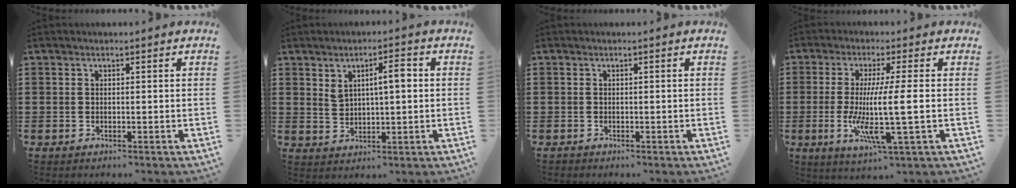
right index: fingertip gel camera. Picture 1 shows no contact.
{"total": 4.6, "force": [1.4, 1.7, 4.1], "torque": [-0.074, 0.005, 0.020]}
{"total": 0.7, "force": [-0.5, 0.6, -0.1], "torque": [0.000, 0.006, -0.012]}
{"total": 9.8, "force": [-1.1, 0.5, 9.8], "torque": [-0.195, -0.018, -0.026]}